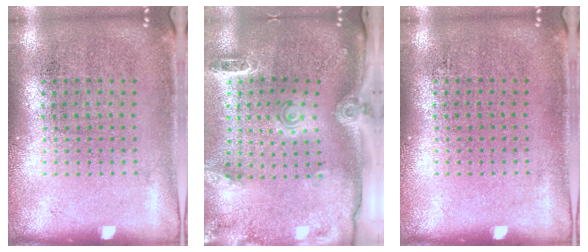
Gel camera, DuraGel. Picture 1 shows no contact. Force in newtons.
{"total": 2.9, "press": 2.0, "slide": 2.0}
{"total": 0.0}